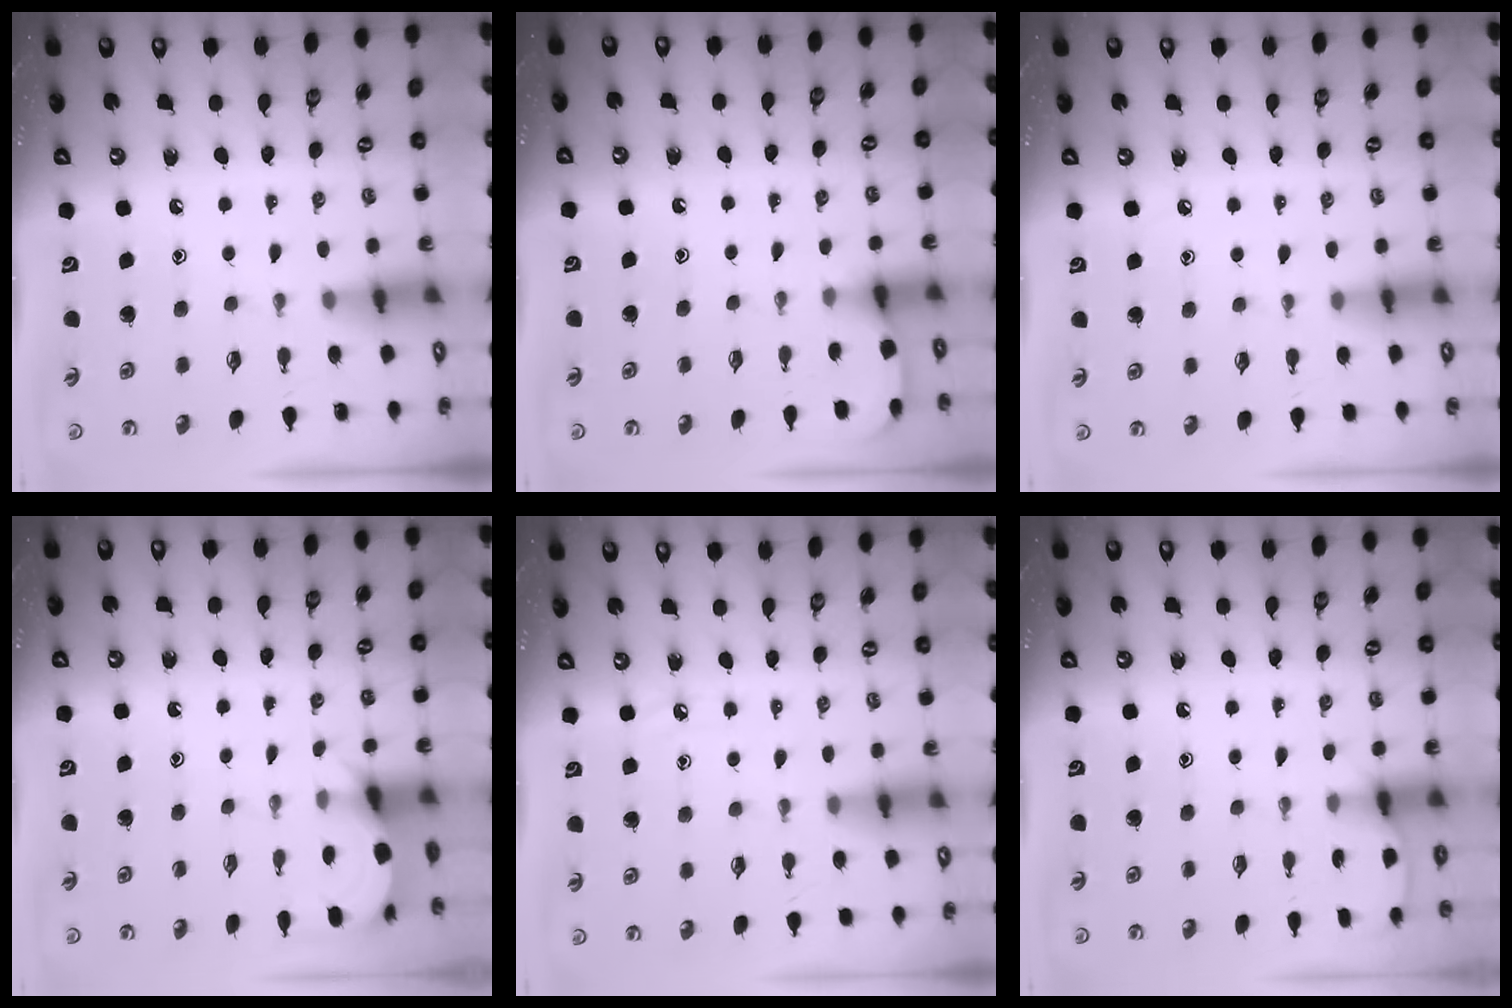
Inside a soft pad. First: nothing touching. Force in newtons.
{"total": 2.6, "press": 2.6, "slide": 0.2}
{"total": 3.7, "press": 3.6, "slide": 0.6}
{"total": 4.6, "press": 4.6, "slide": 0.6}
{"total": 3.2, "press": 3.2, "slide": 0.5}
{"total": 3.7, "press": 3.7, "slide": 0.4}